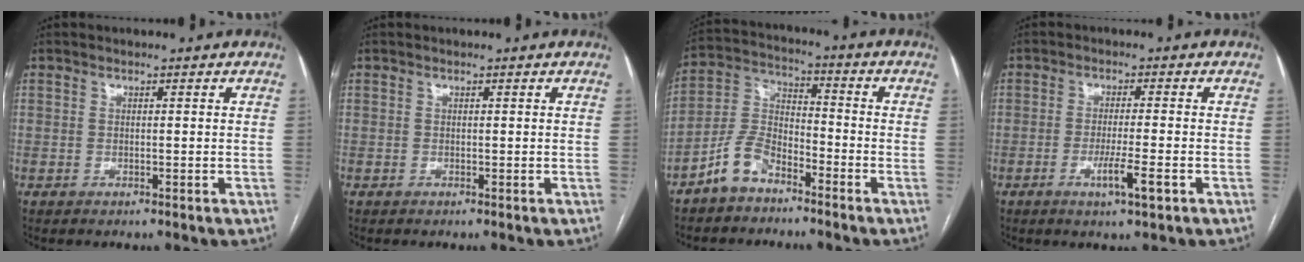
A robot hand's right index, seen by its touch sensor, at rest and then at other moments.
{"total": 0.0}
{"total": 7.6, "force": [-5.4, 3.8, 3.8], "torque": [-0.088, 0.014, -0.110]}
{"total": 4.7, "force": [-1.7, 1.1, 4.2], "torque": [-0.071, -0.004, -0.020]}